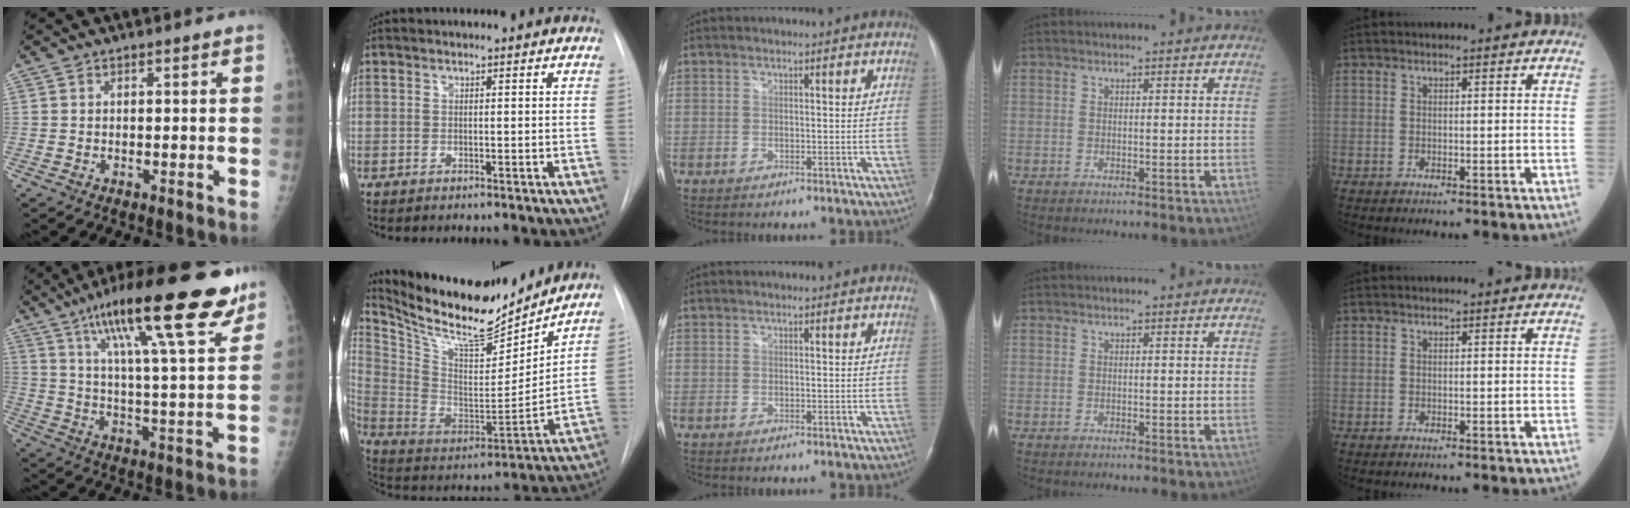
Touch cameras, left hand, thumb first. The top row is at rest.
{"thumb": {"total": 24.3, "force": [15.4, 4.7, 18.2], "torque": [-0.272, -0.043, 0.244]}, "index": {"total": 20.1, "force": [18.1, 3.2, 8.3], "torque": [-0.165, -0.020, 0.309]}}